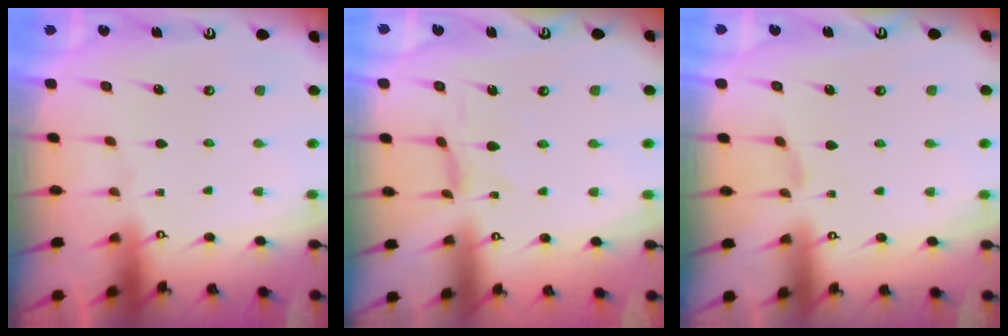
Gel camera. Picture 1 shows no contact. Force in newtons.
{"total": 0.8, "press": 0.8, "slide": 0.2}
{"total": 2.0, "press": 2.0, "slide": 0.5}